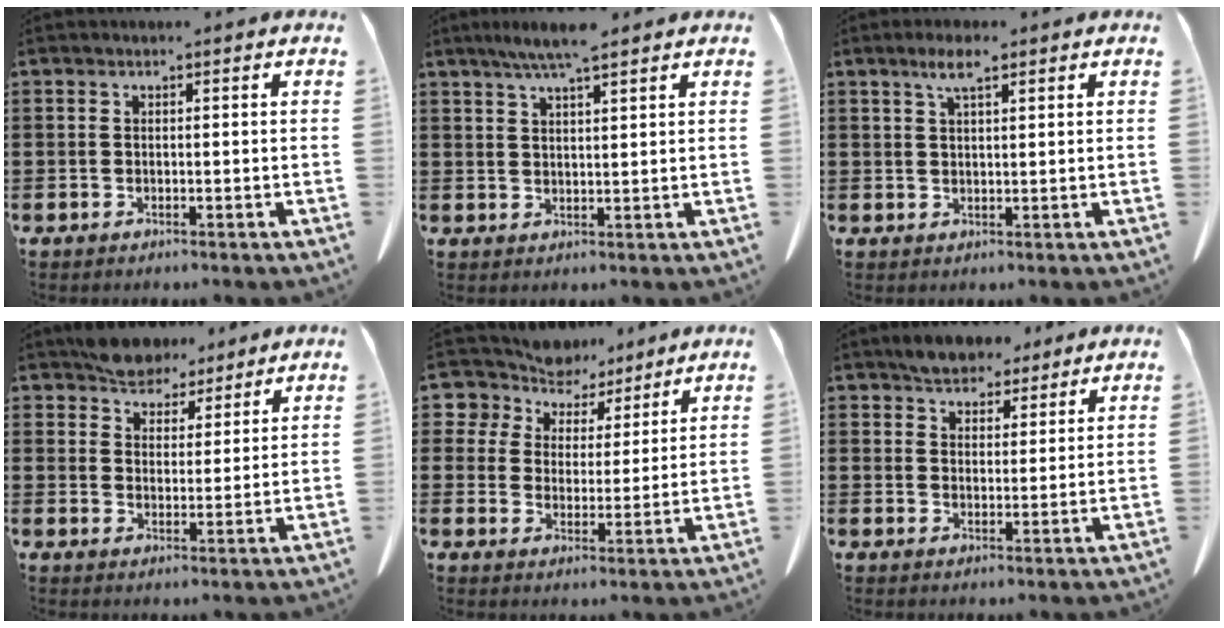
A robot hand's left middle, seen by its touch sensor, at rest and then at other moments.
{"total": 5.7, "force": [4.1, 0.0, 3.9], "torque": [-0.087, -0.003, 0.072]}
{"total": 3.6, "force": [2.2, 0.8, 2.8], "torque": [-0.060, 0.004, 0.038]}
{"total": 5.5, "force": [5.2, 1.9, 0.4], "torque": [-0.029, -0.014, 0.100]}
{"total": 7.9, "force": [7.1, 3.6, 0.3], "torque": [-0.053, -0.036, 0.135]}
{"total": 4.8, "force": [4.4, 1.8, 0.6], "torque": [-0.028, -0.005, 0.087]}